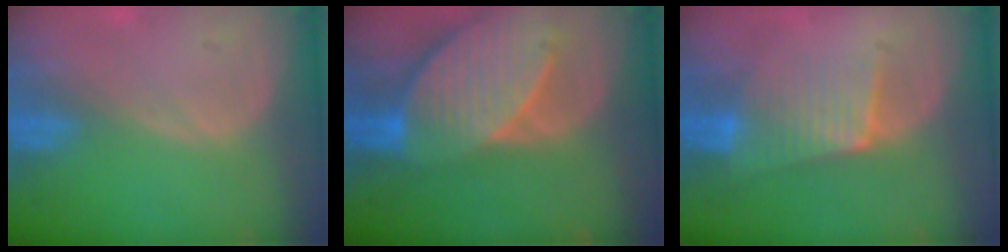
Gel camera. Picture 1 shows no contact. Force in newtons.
{"total": 10.4, "press": 9.1, "slide": 5.0}
{"total": 6.2, "press": 5.9, "slide": 1.8}